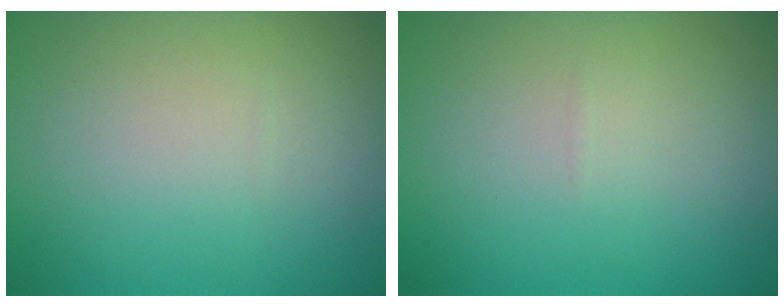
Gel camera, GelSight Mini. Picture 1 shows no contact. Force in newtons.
{"total": 0.0}